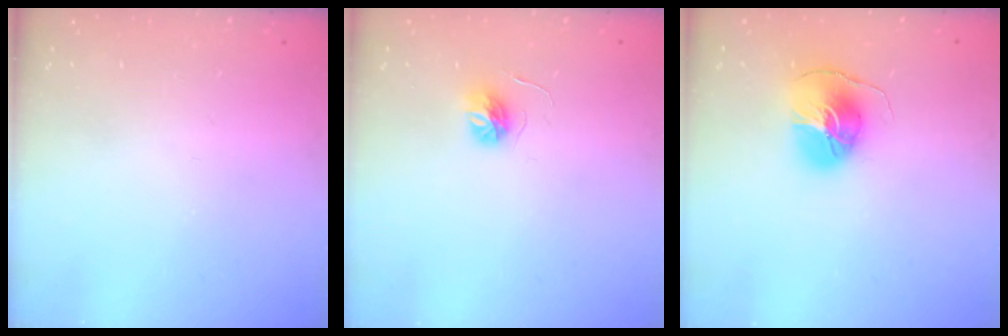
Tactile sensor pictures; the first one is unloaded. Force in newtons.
{"total": 5.2, "press": 5.2, "slide": 0.6}
{"total": 8.7, "press": 8.7, "slide": 0.7}